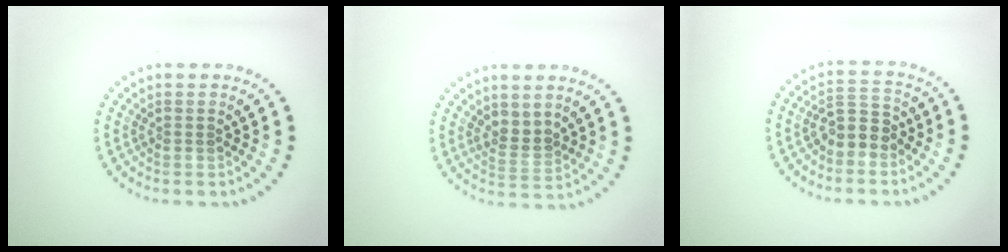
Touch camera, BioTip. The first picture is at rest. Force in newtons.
{"total": 1.9, "press": 1.6, "slide": 1.0}
{"total": 2.8, "press": 2.6, "slide": 1.0}